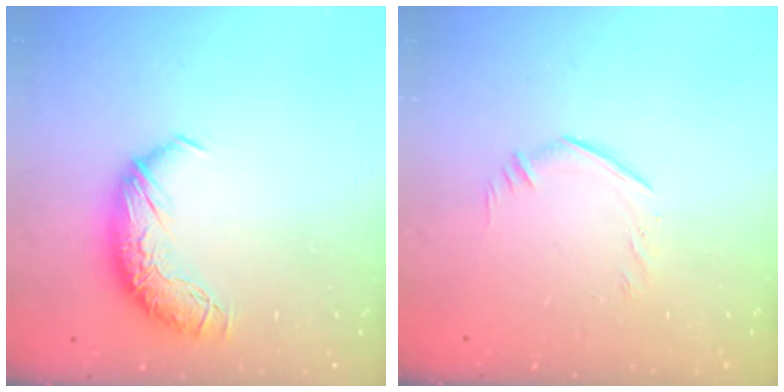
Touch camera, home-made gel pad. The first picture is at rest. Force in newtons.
{"total": 6.0, "press": 5.9, "slide": 1.1}